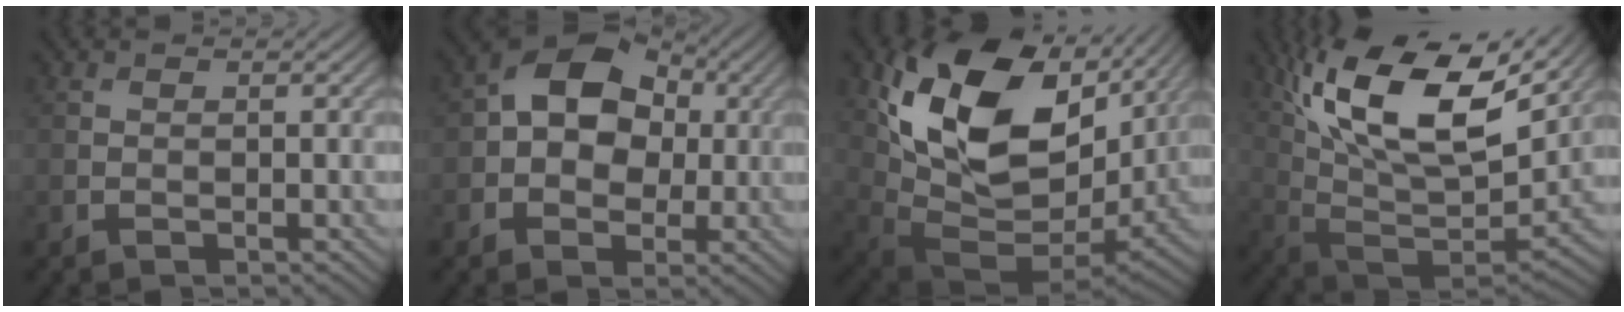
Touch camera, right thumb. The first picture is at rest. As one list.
[{"total": 9.3, "force": [1.1, 6.9, 6.1], "torque": [-0.098, 0.012, -0.002]}, {"total": 17.8, "force": [5.8, 11.1, 12.6], "torque": [-0.264, -0.015, 0.124]}, {"total": 17.9, "force": [8.9, 7.7, 13.5], "torque": [-0.285, 0.017, 0.166]}]